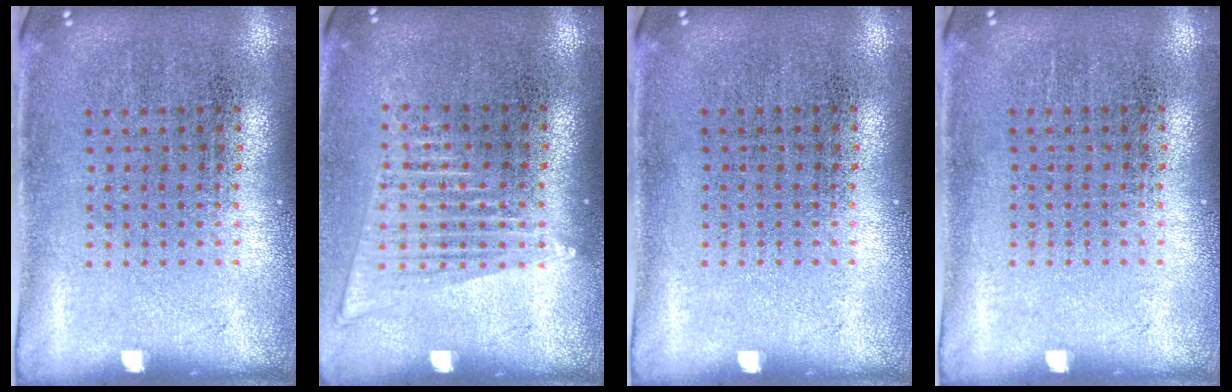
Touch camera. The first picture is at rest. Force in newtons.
{"total": 1.6, "press": 1.4, "slide": 0.7}
{"total": 0.0}
{"total": 0.0}